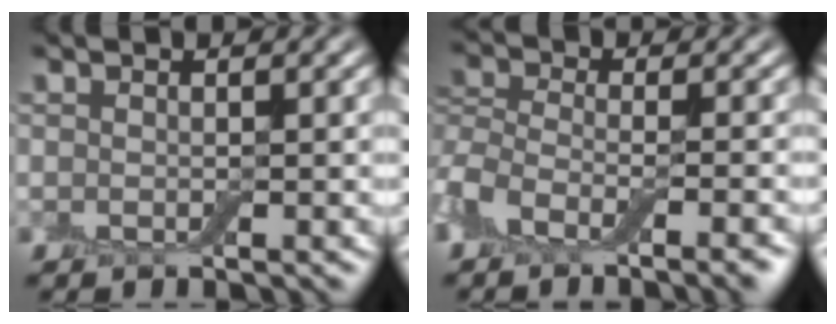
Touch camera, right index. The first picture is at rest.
{"total": 6.1, "force": [-4.0, 2.3, 4.0], "torque": [-0.074, -0.005, -0.082]}